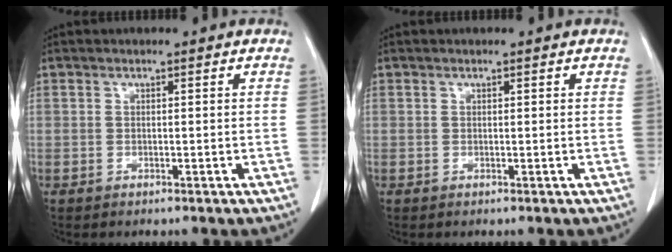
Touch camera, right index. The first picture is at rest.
{"total": 0.0}